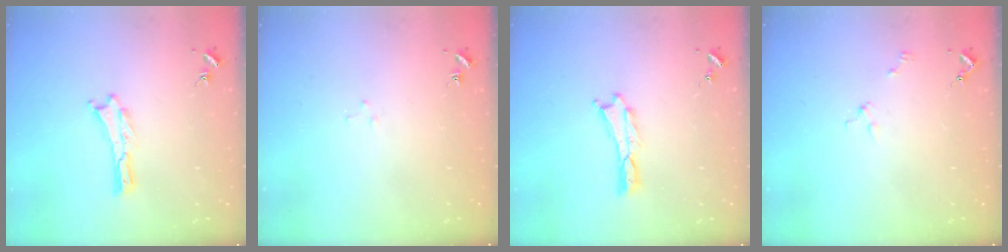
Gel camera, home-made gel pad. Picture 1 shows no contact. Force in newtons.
{"total": 1.6, "press": 1.6, "slide": 0.1}
{"total": 0.0}
{"total": 2.0, "press": 2.0, "slide": 0.2}